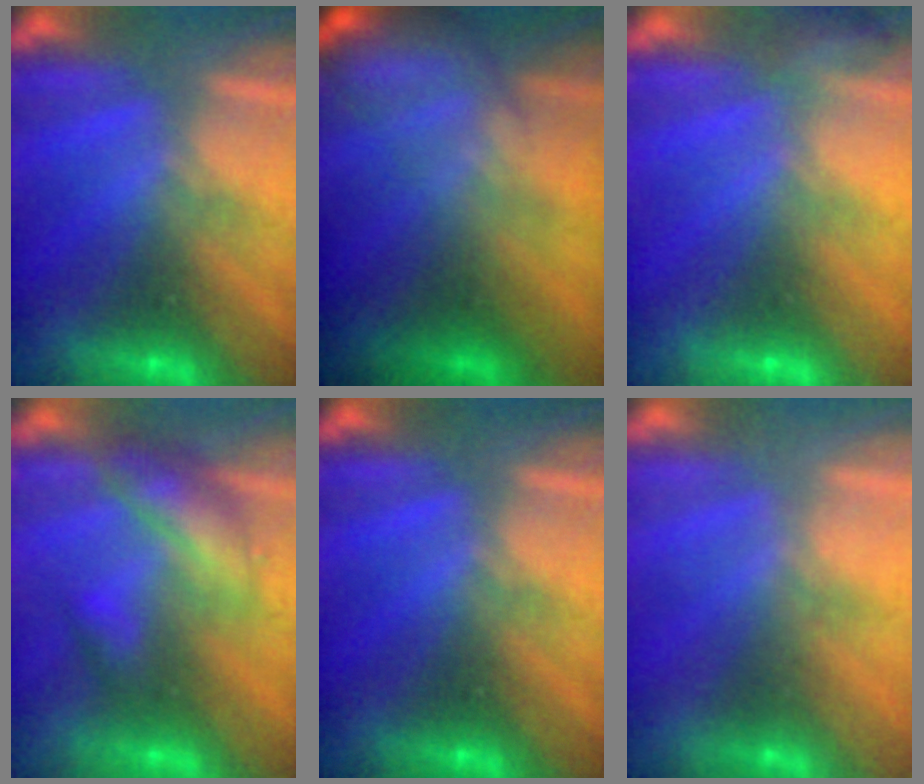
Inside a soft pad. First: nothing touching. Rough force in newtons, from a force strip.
{"total": 6.9}
{"total": 2.8}
{"total": 2.6}
{"total": 0.0}
{"total": 2.0}